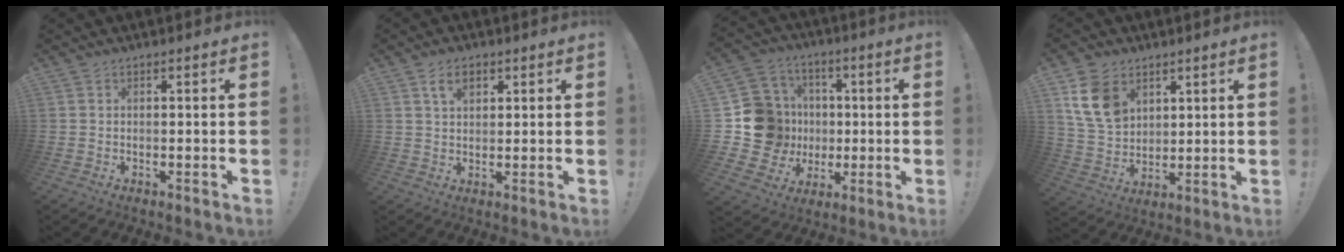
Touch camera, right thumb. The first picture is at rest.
{"total": 5.1, "force": [2.5, 3.0, 3.3], "torque": [-0.055, -0.001, 0.045]}
{"total": 19.5, "force": [-0.4, 17.7, 8.0], "torque": [-0.152, 0.009, 0.035]}
{"total": 13.4, "force": [6.3, 9.8, 6.6], "torque": [-0.123, -0.018, 0.129]}